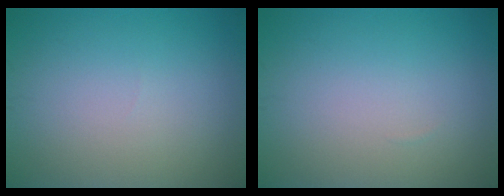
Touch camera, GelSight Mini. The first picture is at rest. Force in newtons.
{"total": 0.0}